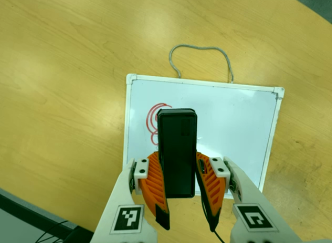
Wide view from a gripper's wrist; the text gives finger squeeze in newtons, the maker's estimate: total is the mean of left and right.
{"total": 9.2, "left": 7.4, "right": 10.9}